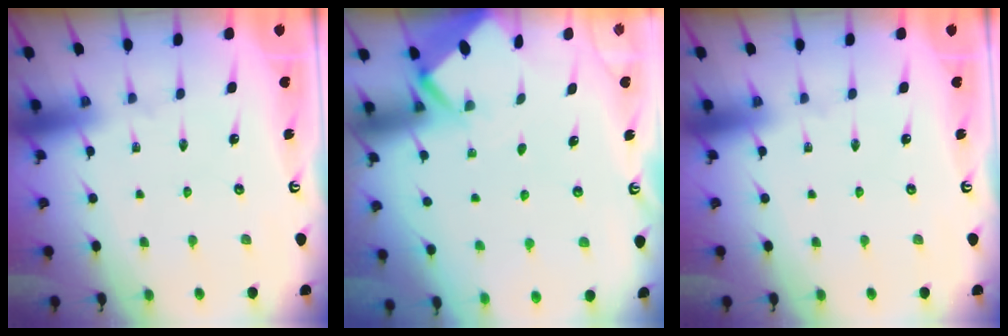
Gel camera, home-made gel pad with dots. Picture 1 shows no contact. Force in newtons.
{"total": 2.8, "press": 2.8, "slide": 0.2}
{"total": 0.0}